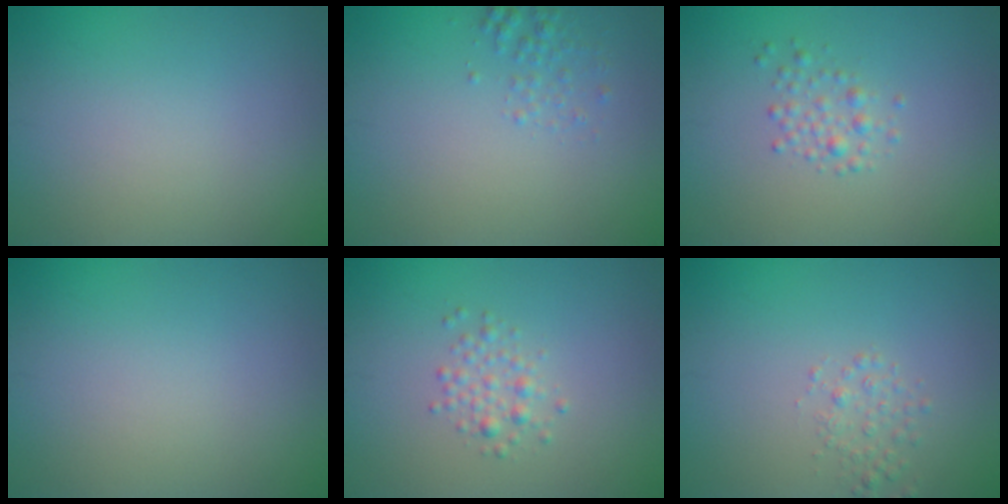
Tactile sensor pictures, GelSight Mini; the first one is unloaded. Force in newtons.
{"total": 1.3, "press": 1.3, "slide": 0.1}
{"total": 2.2, "press": 2.2, "slide": 0.1}
{"total": 0.0}
{"total": 1.7, "press": 1.7, "slide": 0.1}
{"total": 1.5, "press": 1.5, "slide": 0.1}